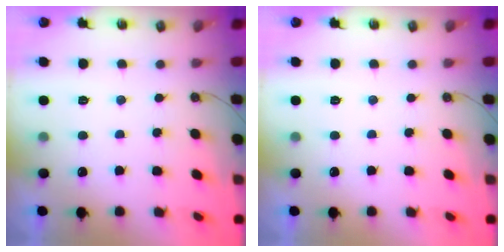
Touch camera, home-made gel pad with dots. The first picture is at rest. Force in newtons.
{"total": 0.0}